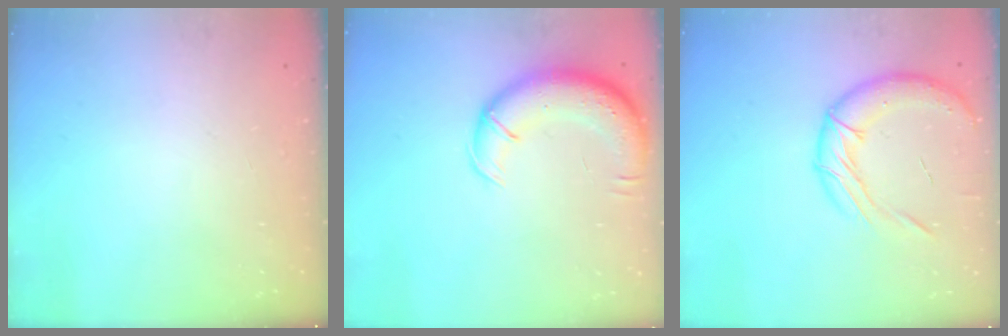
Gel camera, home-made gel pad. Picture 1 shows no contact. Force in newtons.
{"total": 13.4, "press": 12.9, "slide": 3.5}
{"total": 16.1, "press": 15.9, "slide": 2.5}